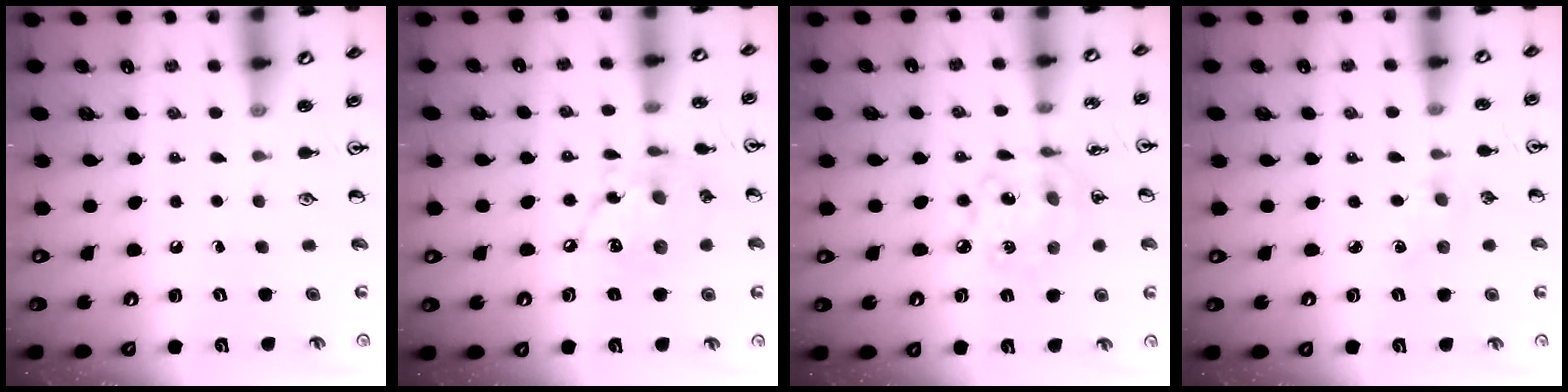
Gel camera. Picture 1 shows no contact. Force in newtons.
{"total": 13.5, "press": 13.4, "slide": 0.8}
{"total": 11.2, "press": 11.1, "slide": 0.8}
{"total": 3.1, "press": 3.1, "slide": 0.5}